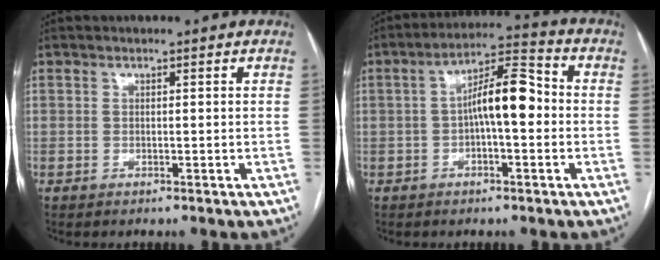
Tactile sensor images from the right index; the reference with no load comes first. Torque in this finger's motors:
{"motor_torque": [1.43, 0.02, 0.71, 0.15]}